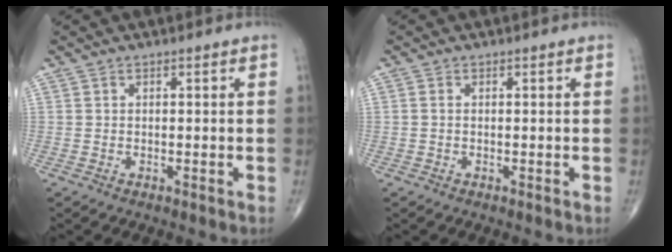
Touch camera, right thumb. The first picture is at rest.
{"total": 0.5, "force": [0.0, 0.3, 0.4], "torque": [-0.009, -0.001, -0.002]}